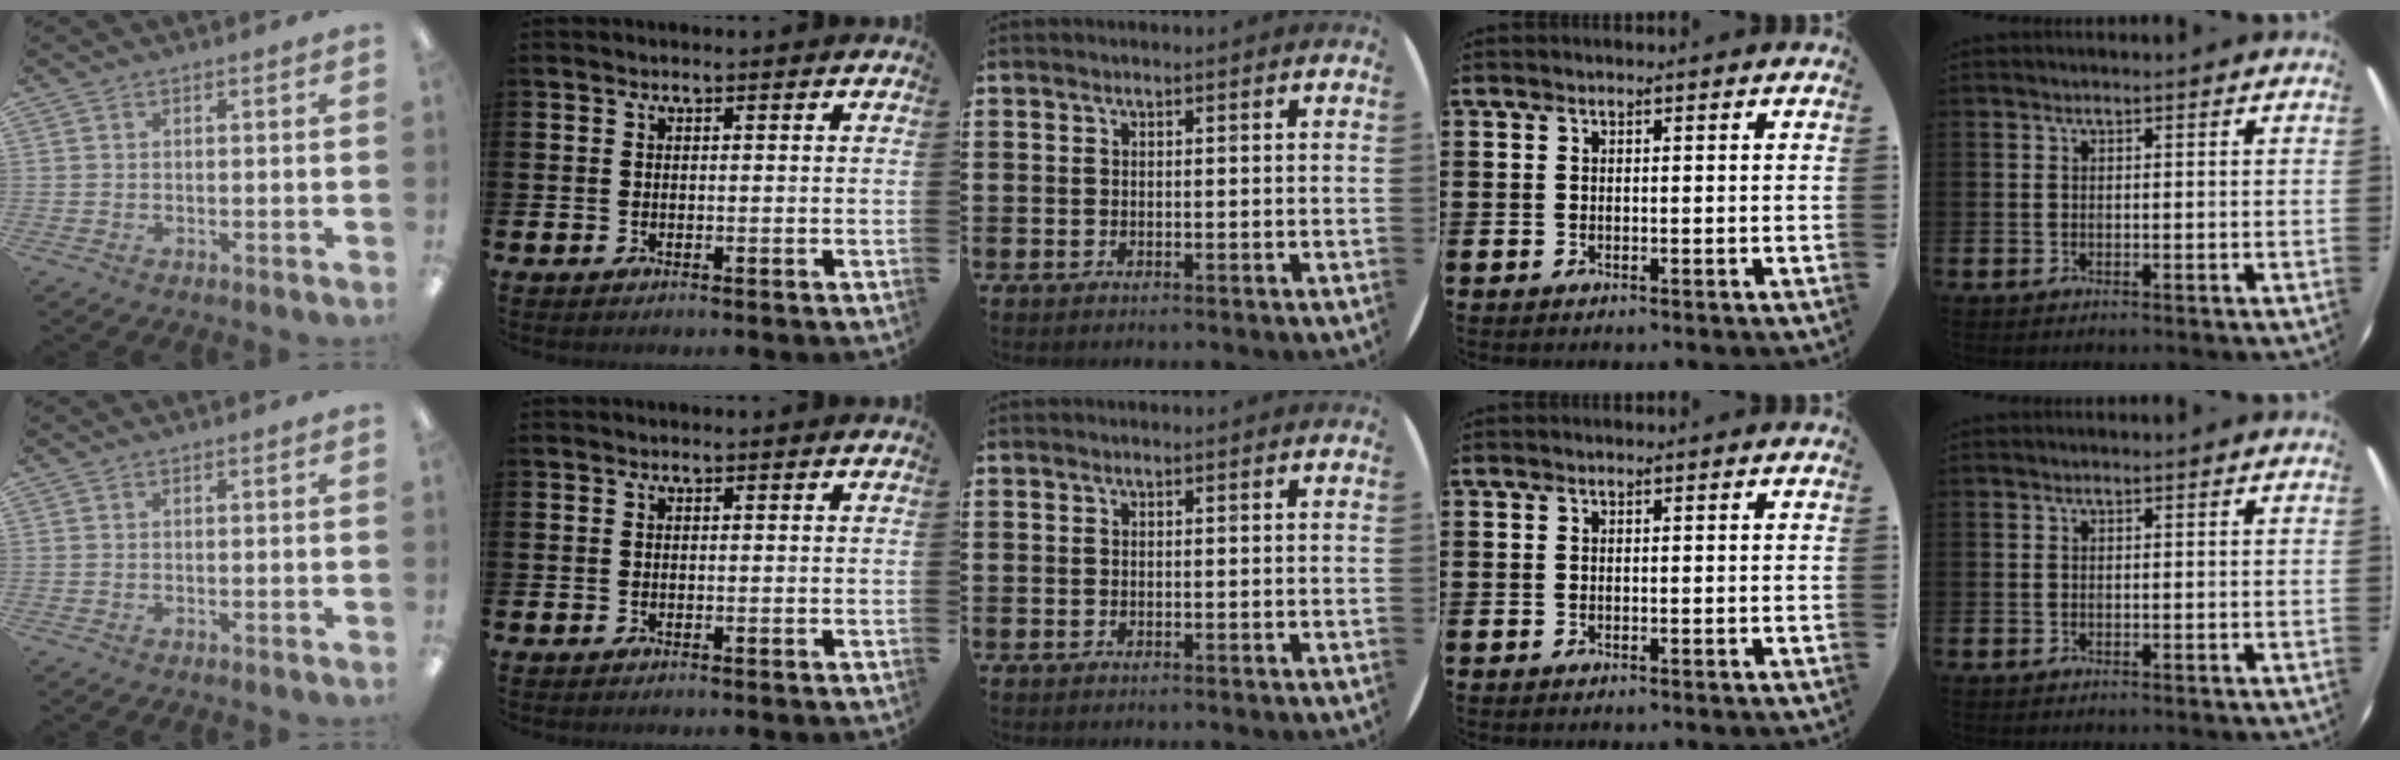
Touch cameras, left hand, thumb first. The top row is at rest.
{}